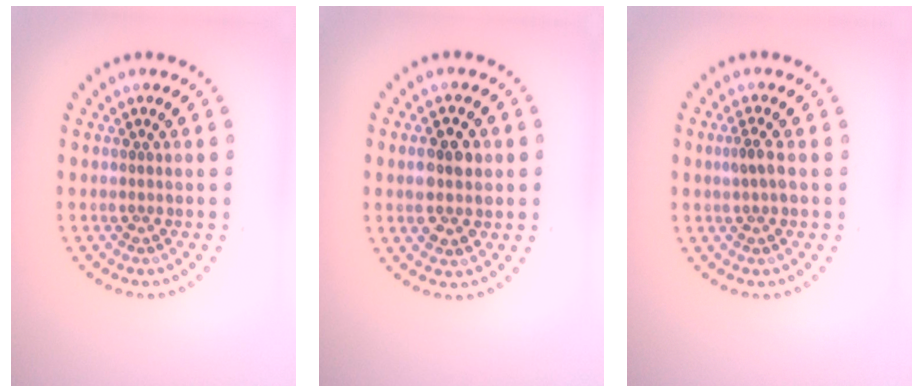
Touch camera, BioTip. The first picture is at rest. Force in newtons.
{"total": 3.8, "press": 3.8, "slide": 0.3}
{"total": 1.4, "press": 1.2, "slide": 0.7}